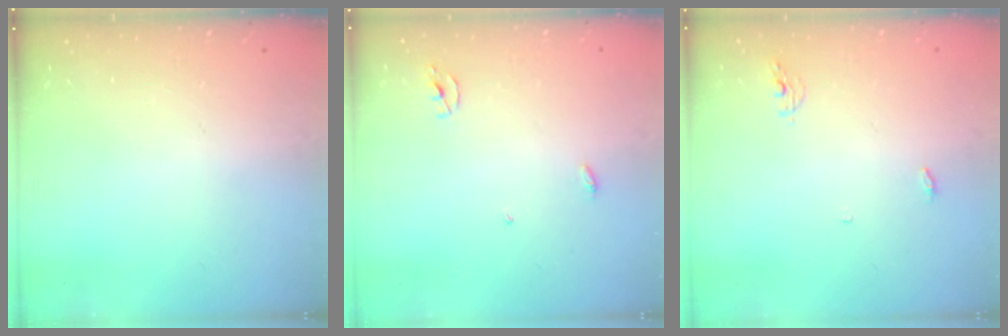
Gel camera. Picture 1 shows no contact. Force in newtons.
{"total": 2.5, "press": 2.5, "slide": 0.1}
{"total": 4.2, "press": 4.2, "slide": 0.4}